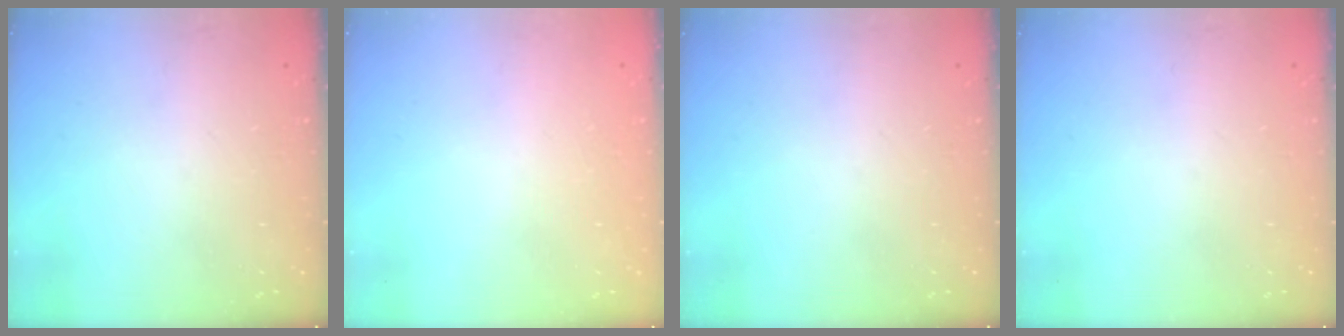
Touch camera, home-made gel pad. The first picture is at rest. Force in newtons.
{"total": 2.0, "press": 2.0, "slide": 0.1}
{"total": 0.0}
{"total": 0.0}